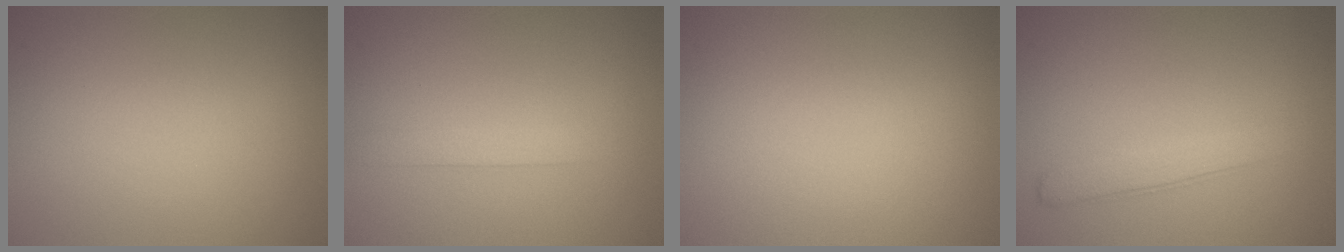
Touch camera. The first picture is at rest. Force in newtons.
{"total": 1.6, "press": 1.6, "slide": 0.1}
{"total": 0.0}
{"total": 2.2, "press": 2.2, "slide": 0.1}